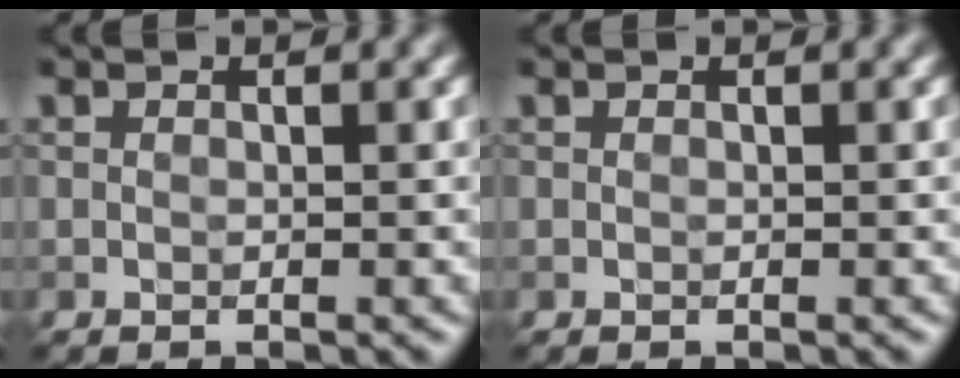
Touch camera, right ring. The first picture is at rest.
{"total": 0.0}